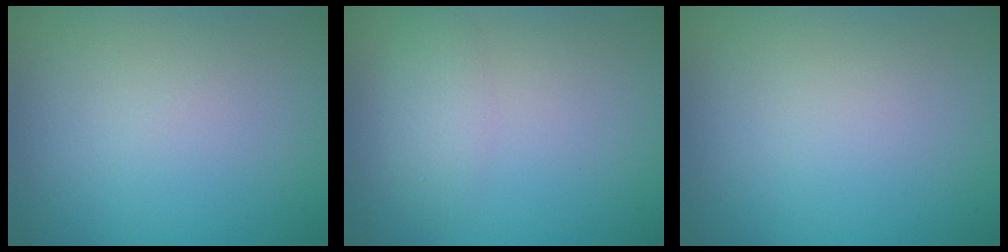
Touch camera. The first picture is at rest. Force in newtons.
{"total": 1.9, "press": 1.9, "slide": 0.1}
{"total": 0.0}